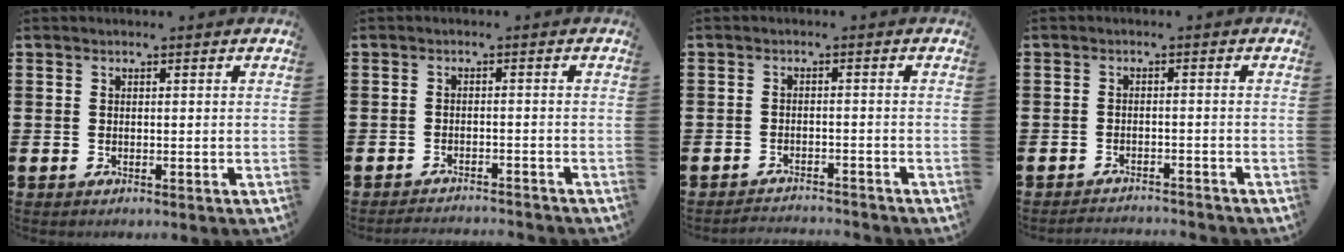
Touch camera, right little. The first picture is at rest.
{"total": 1.7, "force": [-1.7, -0.1, 0.0], "torque": [-0.003, 0.004, -0.036]}
{"total": 1.8, "force": [-1.8, -0.1, -0.1], "torque": [-0.002, 0.005, -0.038]}
{"total": 1.8, "force": [-1.8, -0.1, -0.1], "torque": [-0.003, 0.004, -0.037]}